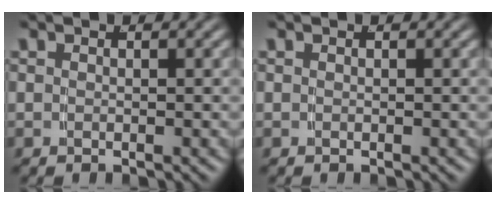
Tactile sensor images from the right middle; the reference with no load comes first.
{"total": 0.0}